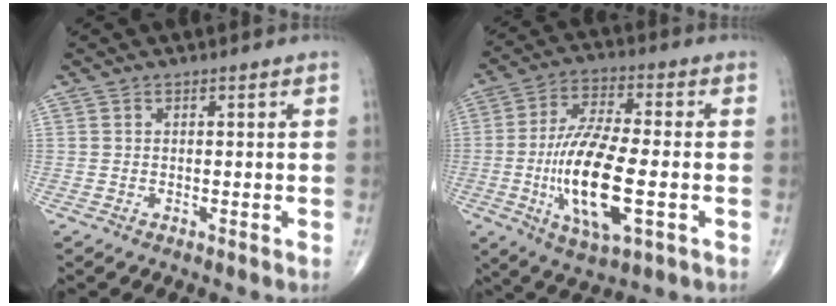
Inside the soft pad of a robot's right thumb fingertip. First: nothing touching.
{"total": 17.3, "force": [-3.4, 5.9, 15.9], "torque": [-0.308, 0.004, -0.057]}